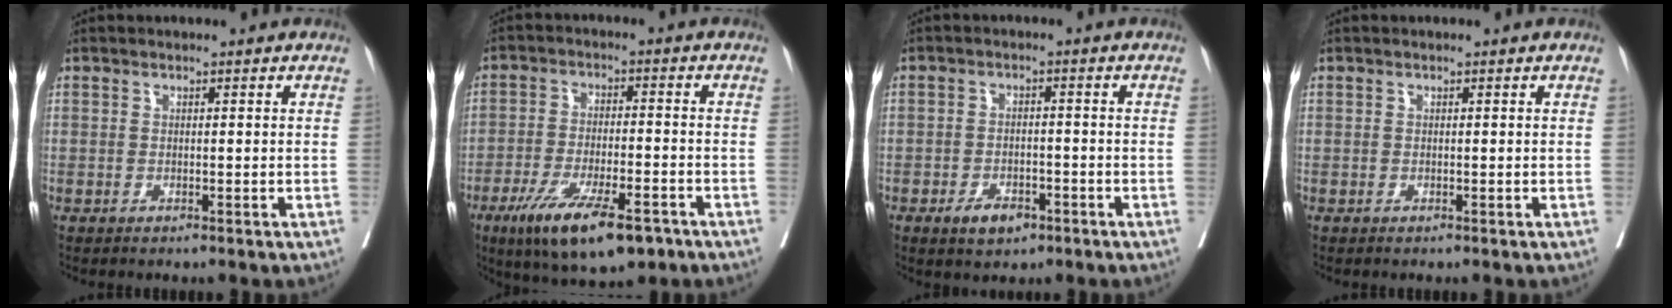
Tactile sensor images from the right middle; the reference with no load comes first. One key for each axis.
{"total": 12.8, "fx": -7.8, "fy": 3.3, "fz": 9.6, "tx": -0.164, "ty": -0.022, "tz": -0.125}
{"total": 4.2, "fx": -2.5, "fy": 2.2, "fz": 2.5, "tx": -0.041, "ty": 0.001, "tz": -0.034}
{"total": 0.0}